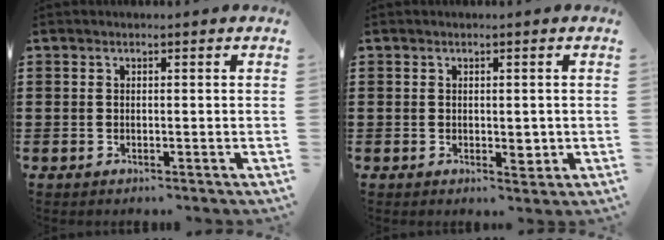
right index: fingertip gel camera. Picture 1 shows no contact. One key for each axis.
{"total": 2.2, "fx": 0.0, "fy": 1.4, "fz": 1.8, "tx": -0.024, "ty": -0.001, "tz": -0.001}